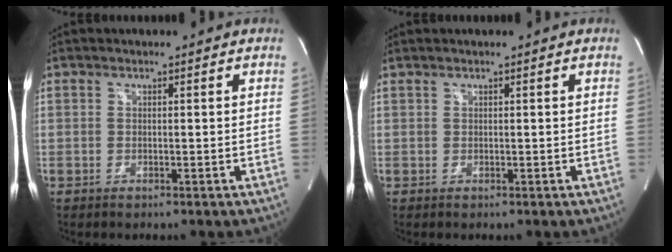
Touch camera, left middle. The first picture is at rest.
{"total": 0.0}